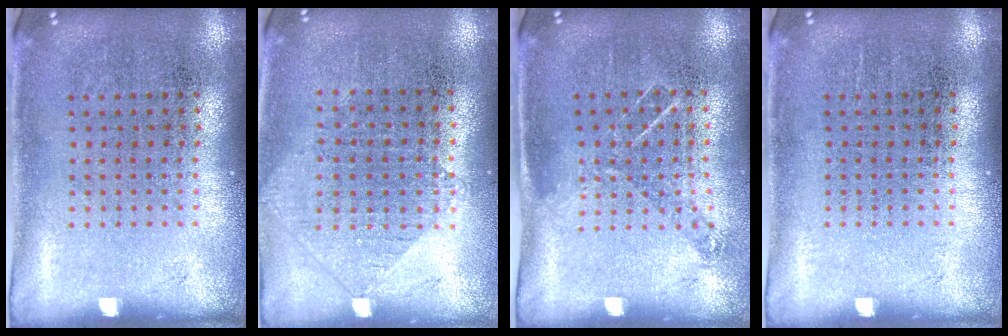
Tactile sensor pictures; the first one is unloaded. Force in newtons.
{"total": 0.9, "press": 0.9, "slide": 0.3}
{"total": 0.9, "press": 0.9, "slide": 0.1}
{"total": 0.0}